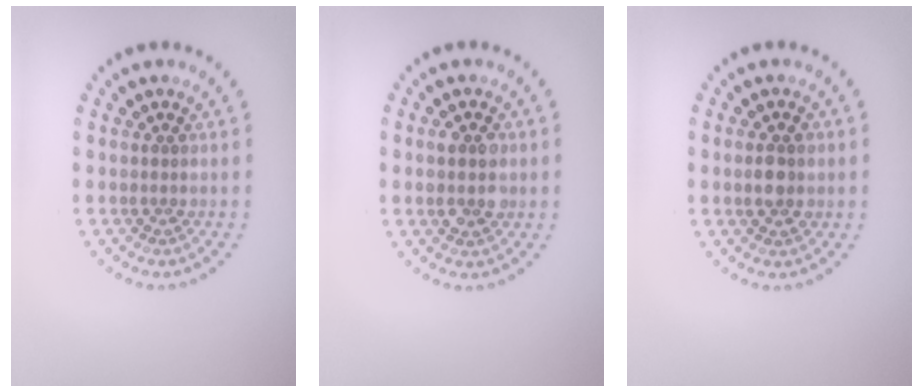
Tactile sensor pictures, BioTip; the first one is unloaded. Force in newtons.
{"total": 2.8, "press": 2.8, "slide": 0.2}
{"total": 2.5, "press": 2.5, "slide": 0.1}